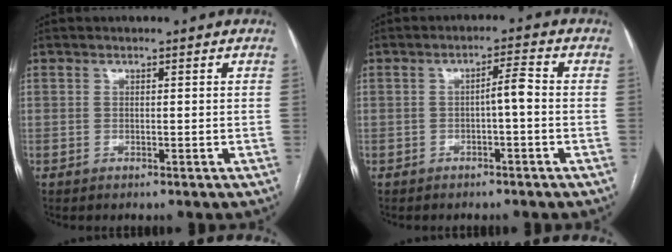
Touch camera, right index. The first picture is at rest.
{"total": 3.0, "force": [-0.5, 0.3, 2.9], "torque": [-0.045, 0.009, -0.009]}